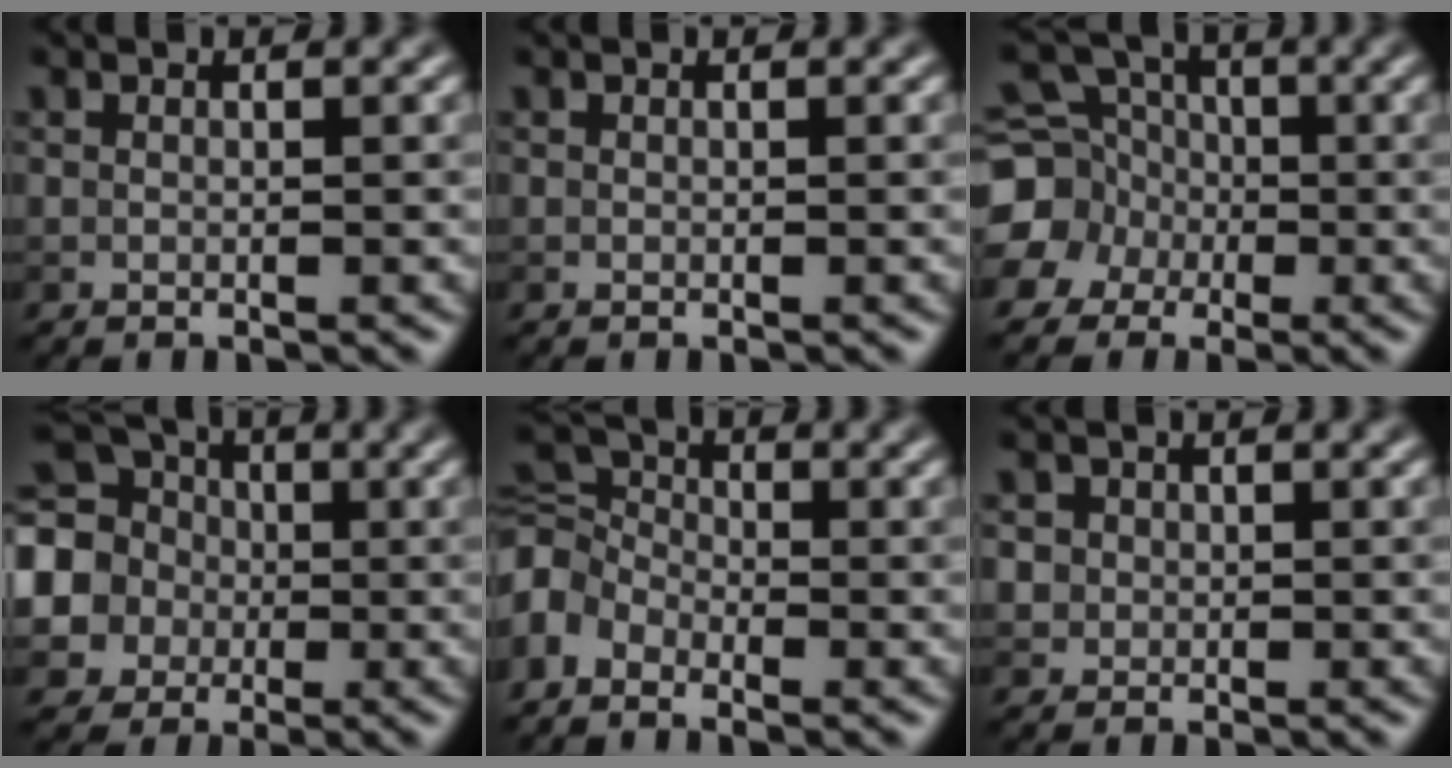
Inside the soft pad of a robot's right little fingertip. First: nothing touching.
{"total": 0.0}
{"total": 8.0, "force": [-1.5, 7.3, 2.7], "torque": [-0.071, 0.005, -0.058]}
{"total": 10.8, "force": [0.6, 10.0, 4.1], "torque": [-0.129, 0.022, -0.020]}
{"total": 4.1, "force": [-2.3, 2.8, 2.0], "torque": [-0.041, 0.008, -0.064]}
{"total": 2.1, "force": [0.7, 1.9, 0.6], "torque": [-0.005, 0.003, 0.019]}